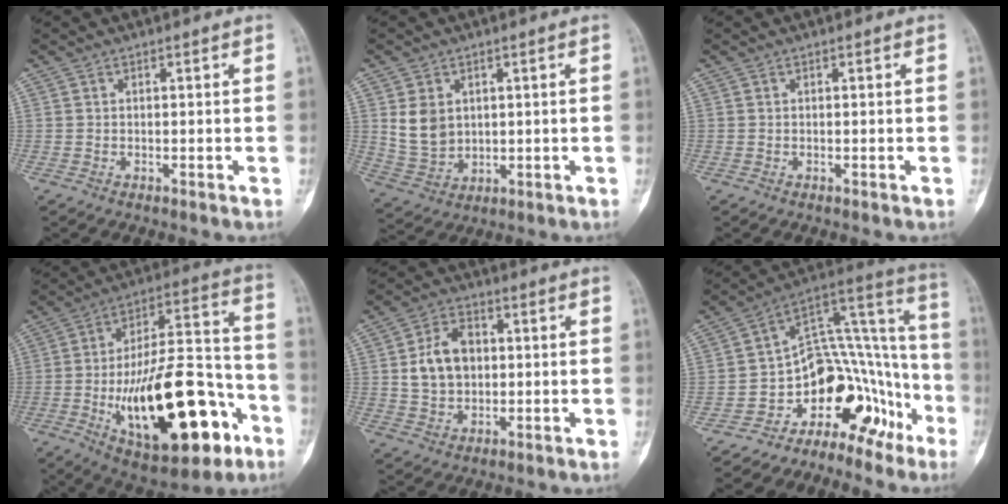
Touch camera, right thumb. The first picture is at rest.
{"total": 7.3, "force": [1.9, 5.7, 4.2], "torque": [-0.061, -0.011, 0.054]}
{"total": 0.0}
{"total": 30.1, "force": [-10.8, 12.9, 25.0], "torque": [-0.390, 0.051, -0.151]}
{"total": 9.5, "force": [1.0, 7.0, 6.3], "torque": [-0.086, 0.008, 0.019]}
{"total": 19.0, "force": [-11.0, 11.4, 10.6], "torque": [-0.065, 0.172, -0.176]}